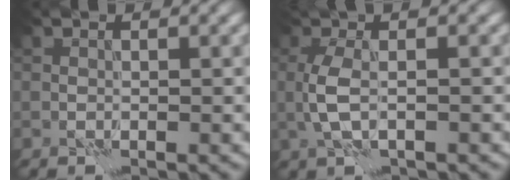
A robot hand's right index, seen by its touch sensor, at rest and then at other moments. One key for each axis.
{"total": 3.0, "fx": 0.2, "fy": 0.7, "fz": 2.9, "tx": -0.069, "ty": 0.003, "tz": 0.005}